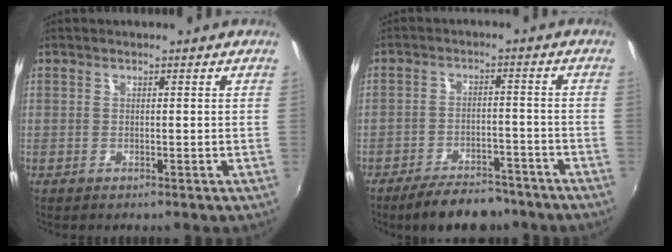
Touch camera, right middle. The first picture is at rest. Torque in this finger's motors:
{"motor_torque": [0.99, -1.14, 0.26, 0.04]}